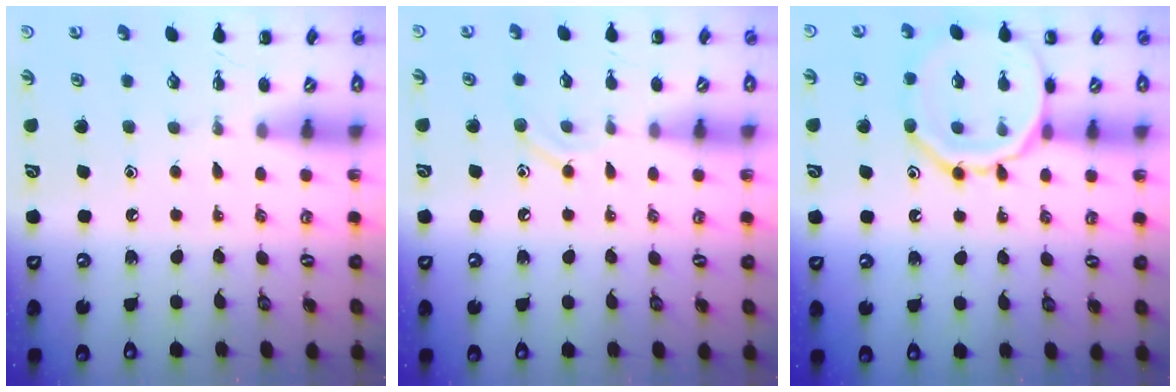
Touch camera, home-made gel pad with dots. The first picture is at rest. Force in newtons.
{"total": 7.2, "press": 7.1, "slide": 1.5}
{"total": 12.7, "press": 12.6, "slide": 0.7}